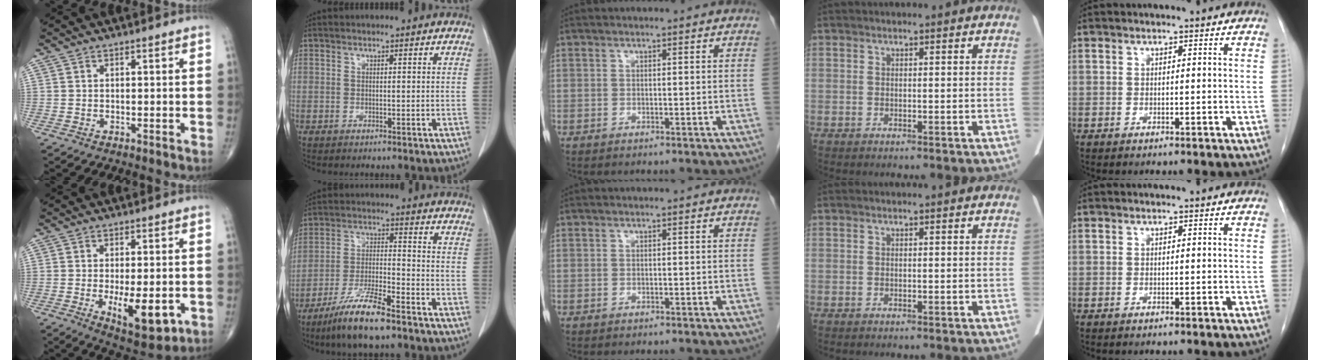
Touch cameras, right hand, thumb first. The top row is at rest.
{"thumb": {"total": 10.5, "force": [-2.6, 4.3, 9.3], "torque": [-0.128, -0.016, -0.029]}, "index": {"total": 10.2, "force": [-7.3, 1.1, 7.0], "torque": [-0.137, -0.022, -0.135]}}